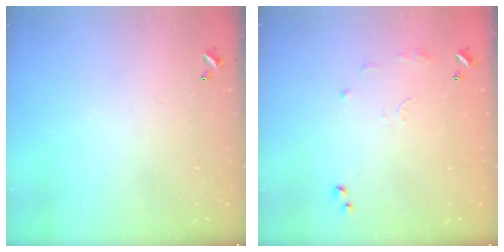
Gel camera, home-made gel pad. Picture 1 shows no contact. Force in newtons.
{"total": 8.3, "press": 8.3, "slide": 0.8}